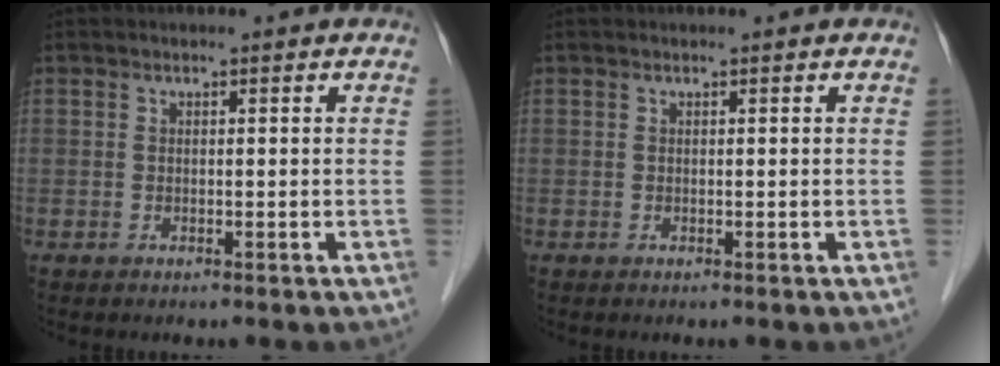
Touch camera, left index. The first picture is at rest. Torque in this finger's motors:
{"motor_torque": [-0.01, 0.00, 0.00, 0.00]}